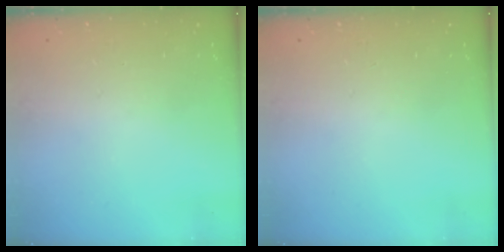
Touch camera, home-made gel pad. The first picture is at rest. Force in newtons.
{"total": 0.0}